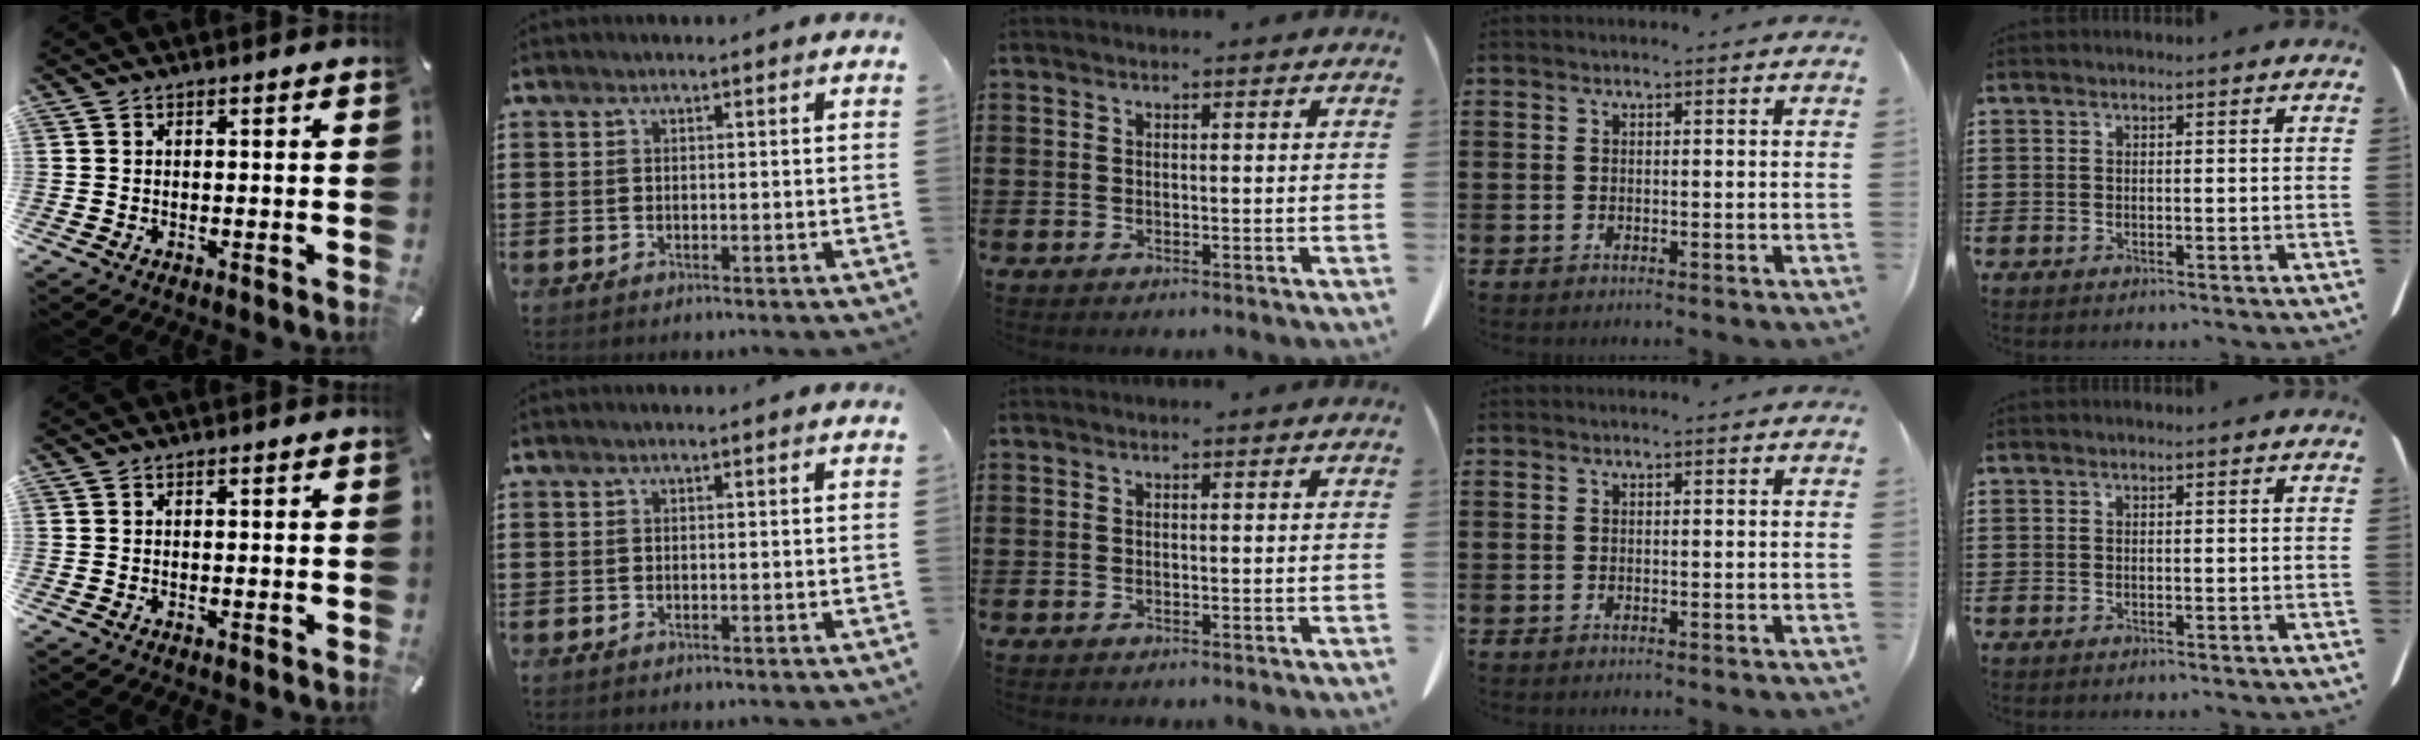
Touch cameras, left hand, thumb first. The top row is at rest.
{}